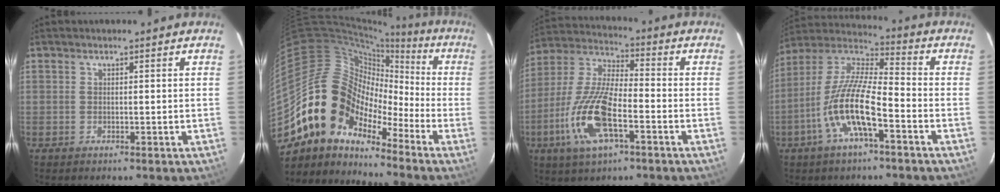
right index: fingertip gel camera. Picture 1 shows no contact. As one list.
[{"total": 13.8, "force": [-8.6, 9.7, 4.7], "torque": [-0.087, 0.033, -0.182]}, {"total": 16.2, "force": [-6.3, 5.6, 13.9], "torque": [-0.298, -0.011, -0.126]}, {"total": 14.4, "force": [-6.1, 3.4, 12.6], "torque": [-0.254, -0.004, -0.122]}]